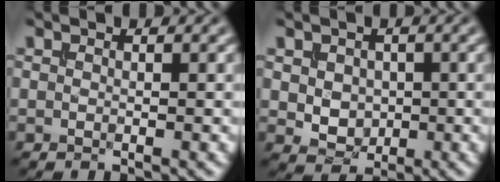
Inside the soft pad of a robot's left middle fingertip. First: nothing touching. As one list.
[{"total": 2.7, "force": [0.2, 2.2, 1.6], "torque": [-0.035, -0.004, 0.005]}]